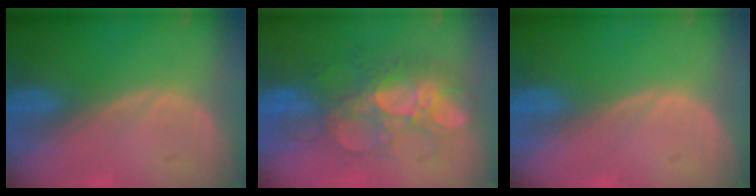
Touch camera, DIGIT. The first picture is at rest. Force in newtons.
{"total": 8.7, "press": 8.6, "slide": 1.5}
{"total": 0.0}